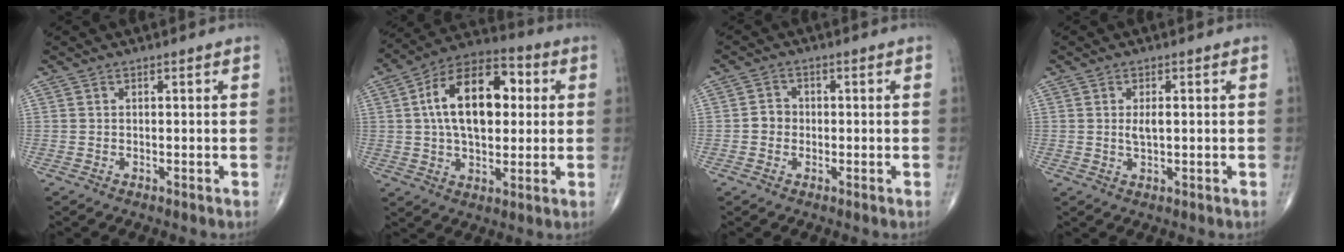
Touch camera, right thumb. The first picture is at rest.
{"total": 18.3, "force": [3.1, 10.5, 14.7], "torque": [-0.225, 0.020, 0.044]}
{"total": 2.7, "force": [-0.5, 2.5, 1.0], "torque": [-0.004, 0.008, -0.015]}
{"total": 2.7, "force": [0.3, 1.2, 2.4], "torque": [-0.043, -0.002, 0.007]}